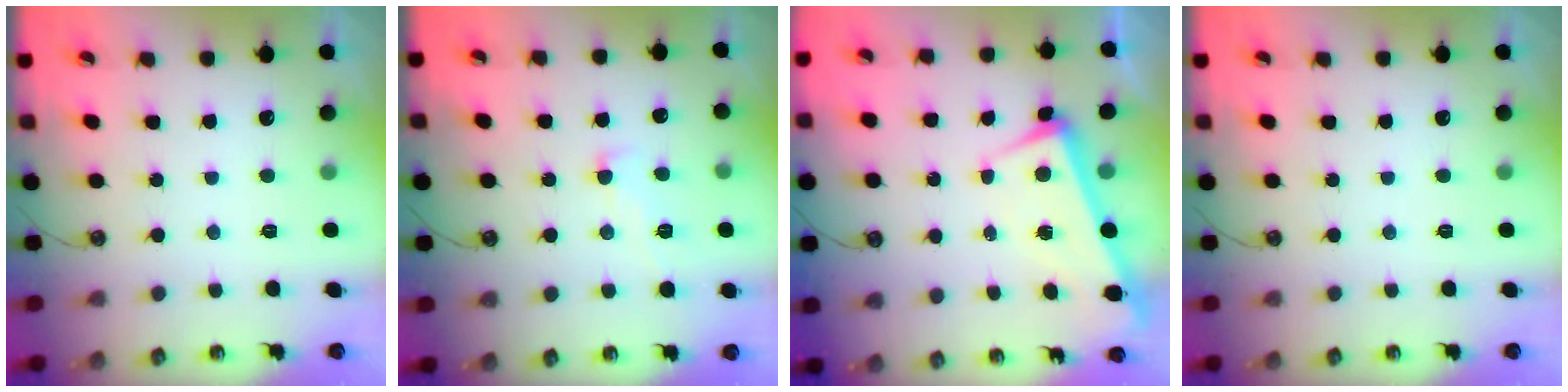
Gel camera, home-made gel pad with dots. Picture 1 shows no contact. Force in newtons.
{"total": 1.0, "press": 0.7, "slide": 0.7}
{"total": 0.8, "press": 0.6, "slide": 0.6}
{"total": 0.0}